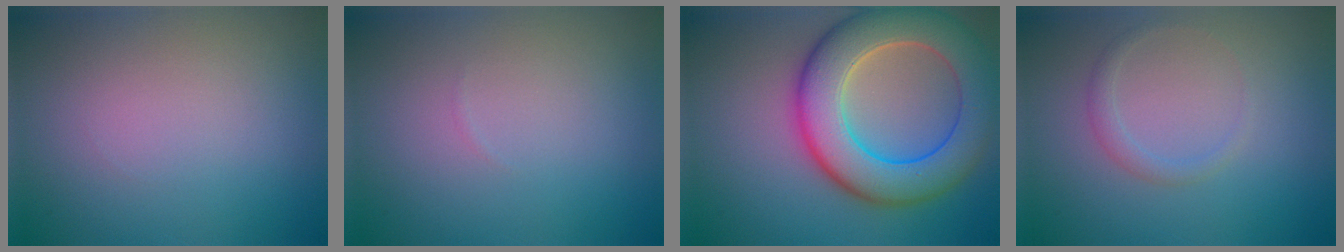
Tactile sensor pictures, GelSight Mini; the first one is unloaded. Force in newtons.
{"total": 0.0}
{"total": 10.0, "press": 10.0, "slide": 0.6}
{"total": 1.2, "press": 1.2, "slide": 0.0}